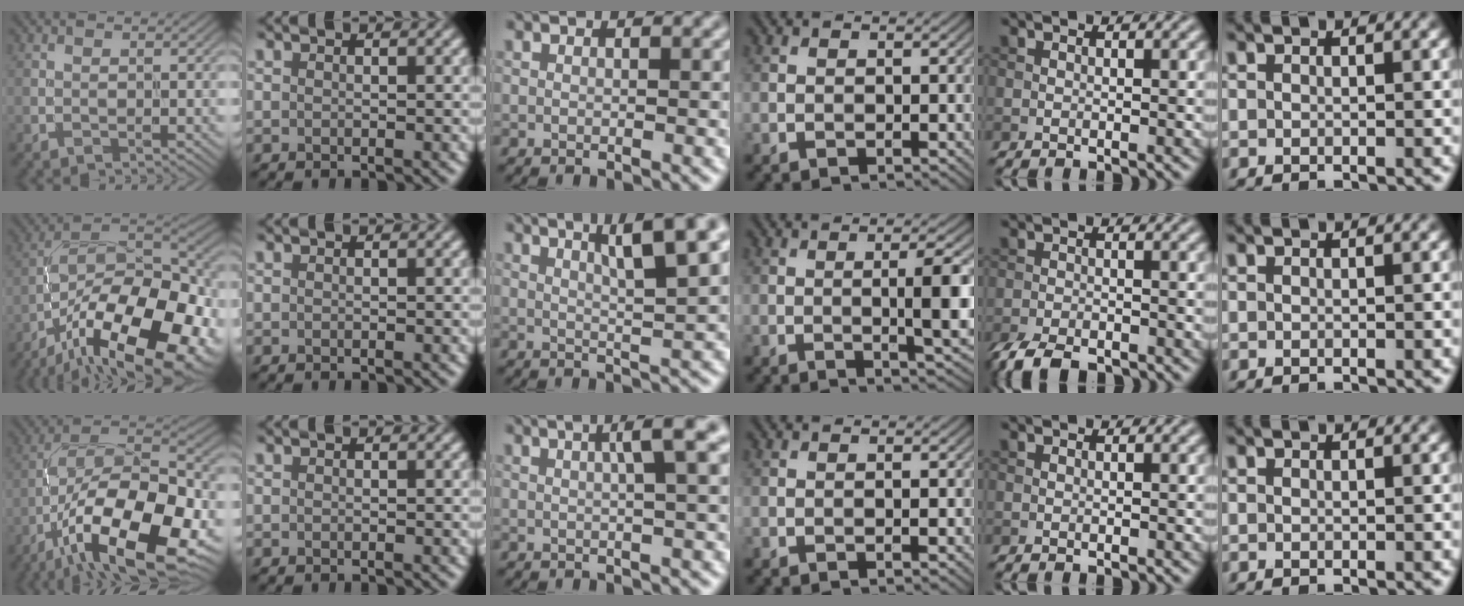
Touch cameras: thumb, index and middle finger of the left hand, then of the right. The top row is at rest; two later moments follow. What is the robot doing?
{"motion": "screw", "object": "medicine bottle"}